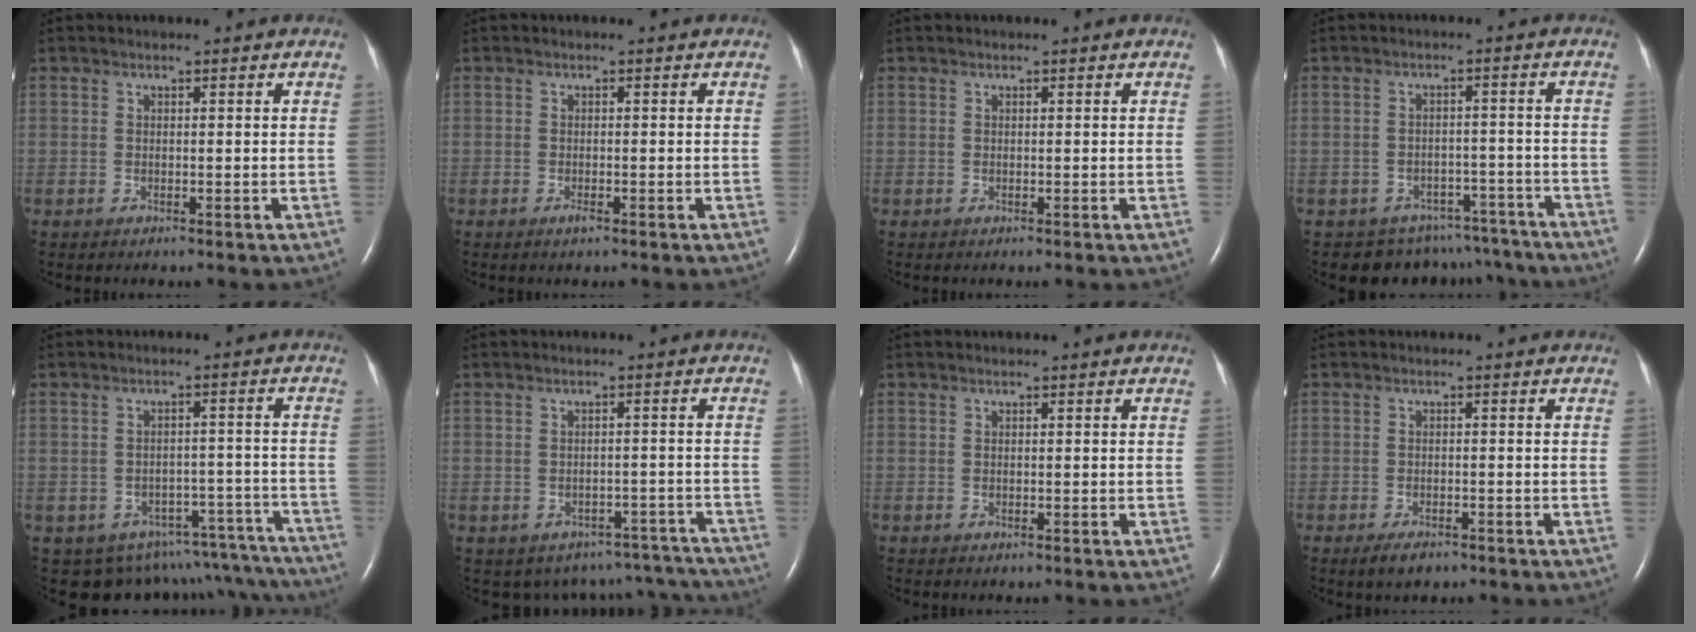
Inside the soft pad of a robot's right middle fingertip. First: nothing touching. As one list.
[{"total": 0.8, "force": [-0.5, 0.1, 0.6], "torque": [-0.014, -0.001, -0.009]}, {"total": 0.0}, {"total": 9.8, "force": [-8.4, 5.0, 0.1], "torque": [0.010, 0.030, -0.089]}, {"total": 17.3, "force": [-15.4, 7.2, 3.2], "torque": [-0.022, 0.048, -0.168]}, {"total": 12.7, "force": [-11.4, 5.5, 1.5], "torque": [-0.016, 0.036, -0.116]}, {"total": 0.0}, {"total": 2.7, "force": [-1.9, 1.2, 1.5], "torque": [-0.036, -0.004, -0.025]}]